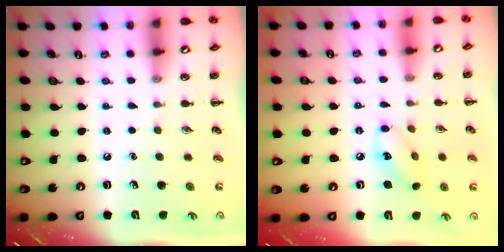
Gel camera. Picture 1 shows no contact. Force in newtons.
{"total": 7.4, "press": 7.4, "slide": 0.6}